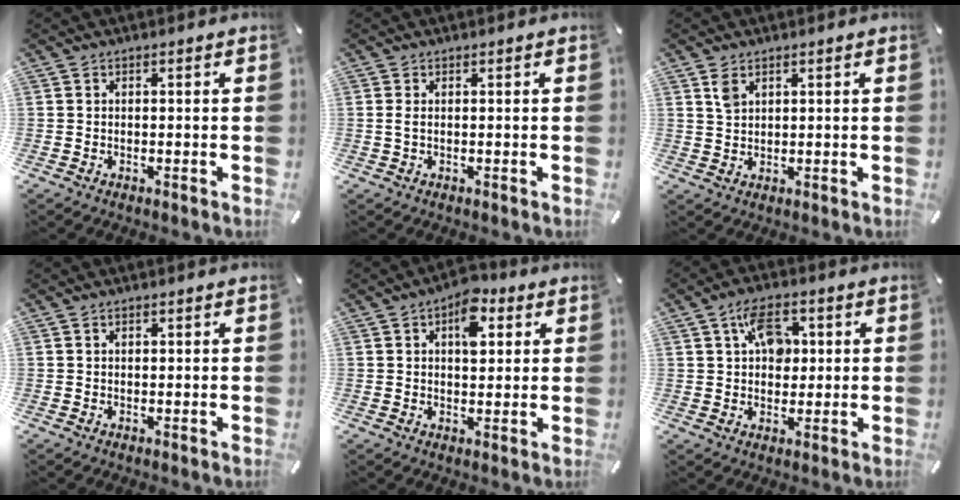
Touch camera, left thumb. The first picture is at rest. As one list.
[{"total": 1.4, "force": [0.1, 0.4, 1.3], "torque": [-0.027, 0.001, 0.002]}, {"total": 3.3, "force": [1.8, 1.9, 1.9], "torque": [-0.043, 0.001, 0.034]}, {"total": 0.8, "force": [0.3, 0.4, 0.6], "torque": [-0.010, 0.002, 0.005]}, {"total": 8.5, "force": [3.1, 5.2, 6.0], "torque": [-0.067, -0.007, 0.047]}, {"total": 8.5, "force": [2.5, 5.9, 5.5], "torque": [-0.085, 0.005, 0.042]}]